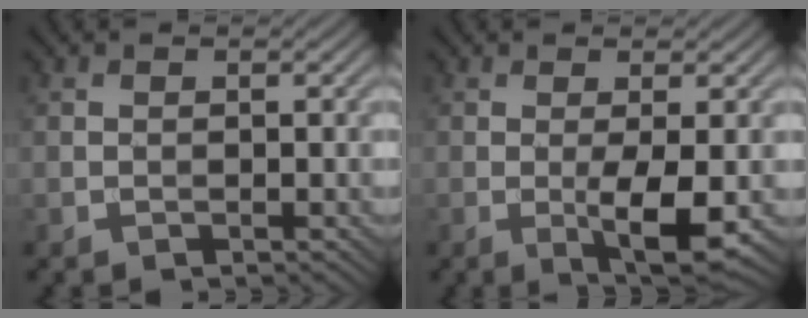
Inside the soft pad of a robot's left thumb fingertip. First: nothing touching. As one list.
[{"total": 4.9, "force": [-0.9, 0.8, 4.7], "torque": [-0.092, -0.004, -0.012]}]